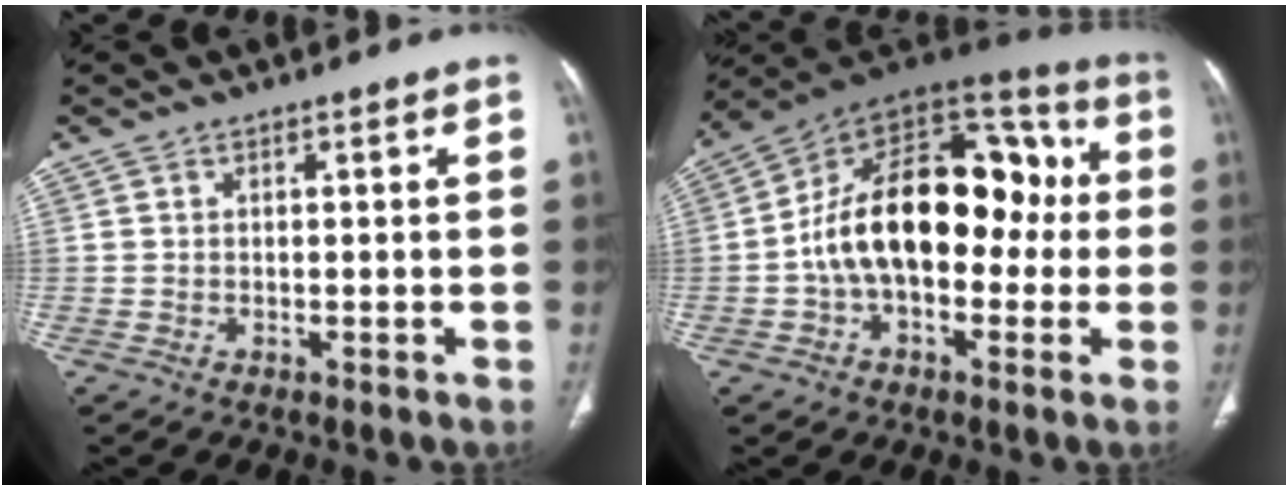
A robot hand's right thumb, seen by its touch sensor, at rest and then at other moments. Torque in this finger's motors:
{"motor_torque": [2.32, 2.69, 1.94, -0.64, 0.38]}